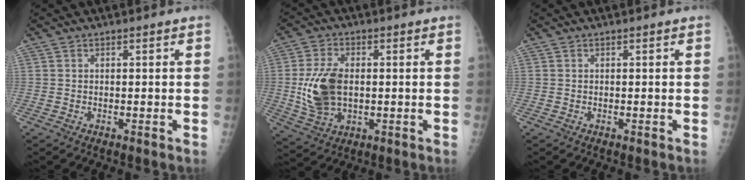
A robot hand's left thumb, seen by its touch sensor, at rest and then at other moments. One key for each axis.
{"total": 11.0, "fx": 0.1, "fy": 6.9, "fz": 8.6, "tx": -0.163, "ty": -0.002, "tz": 0.010}
{"total": 0.0}